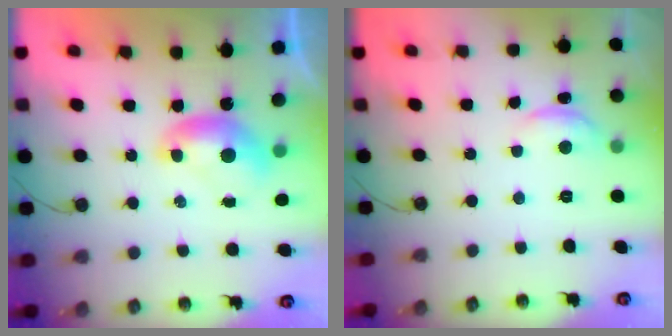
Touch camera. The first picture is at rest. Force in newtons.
{"total": 1.1, "press": 0.9, "slide": 0.7}